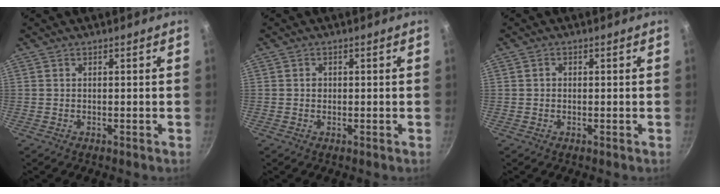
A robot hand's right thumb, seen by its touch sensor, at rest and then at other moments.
{"total": 1.1, "force": [0.1, 1.0, 0.4], "torque": [-0.003, 0.004, 0.002]}
{"total": 1.1, "force": [0.1, 1.0, 0.5], "torque": [-0.007, 0.006, 0.001]}